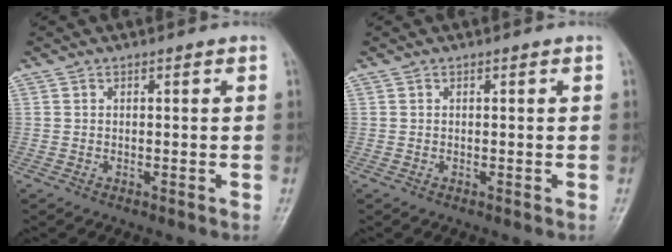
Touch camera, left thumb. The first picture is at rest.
{"total": 0.0}